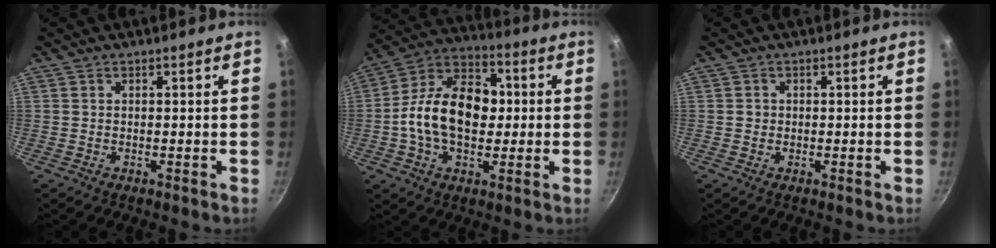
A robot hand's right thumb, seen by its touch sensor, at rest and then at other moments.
{"total": 17.4, "force": [-0.2, 11.6, 13.0], "torque": [-0.186, 0.031, -0.023]}
{"total": 1.1, "force": [0.0, 1.0, 0.3], "torque": [0.001, 0.003, -0.002]}